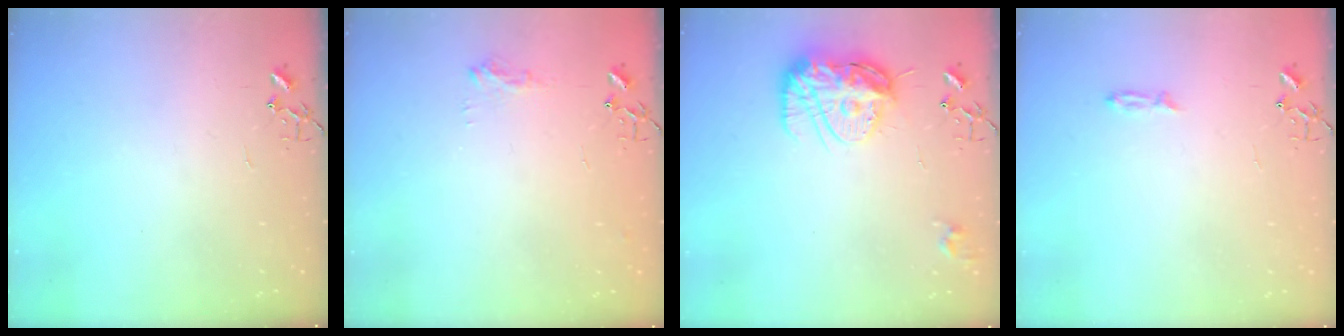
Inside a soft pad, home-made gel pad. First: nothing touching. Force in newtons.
{"total": 8.2, "press": 8.2, "slide": 0.9}
{"total": 14.9, "press": 14.8, "slide": 1.2}
{"total": 3.4, "press": 3.3, "slide": 0.5}